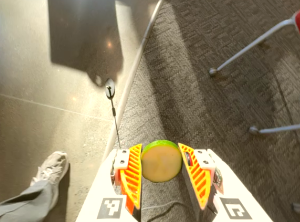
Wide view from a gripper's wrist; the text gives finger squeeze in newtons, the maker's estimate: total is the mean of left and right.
{"total": 11.4, "left": 11.8, "right": 11.0}